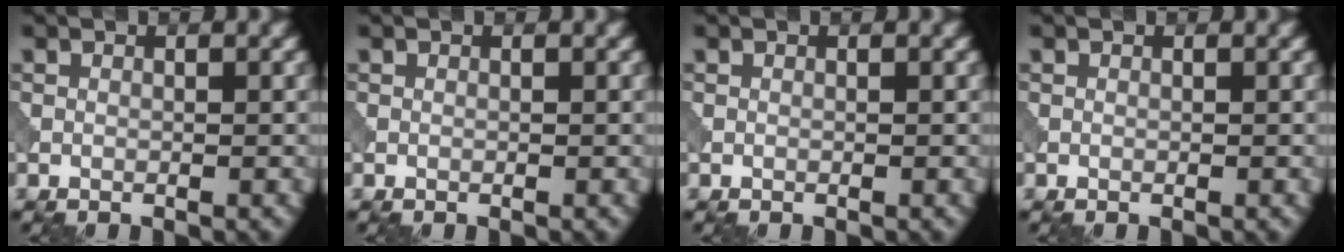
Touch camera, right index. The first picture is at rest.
{"total": 0.0}
{"total": 0.0}
{"total": 0.0}